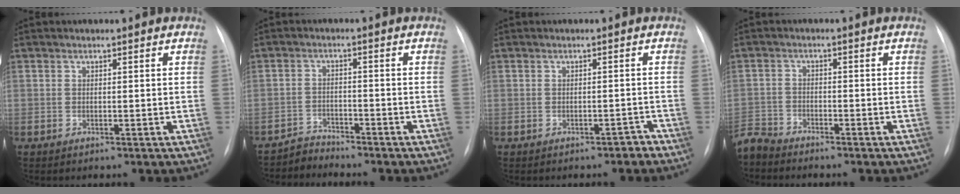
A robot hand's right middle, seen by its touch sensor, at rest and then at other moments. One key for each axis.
{"total": 2.9, "fx": -2.6, "fy": 0.0, "fz": -1.3, "tx": 0.030, "ty": -0.011, "tz": -0.049}
{"total": 1.7, "fx": -1.5, "fy": 0.7, "fz": 0.5, "tx": -0.002, "ty": 0.003, "tz": -0.017}
{"total": 4.0, "fx": -4.0, "fy": 0.3, "fz": -0.3, "tx": 0.009, "ty": -0.015, "tz": -0.080}